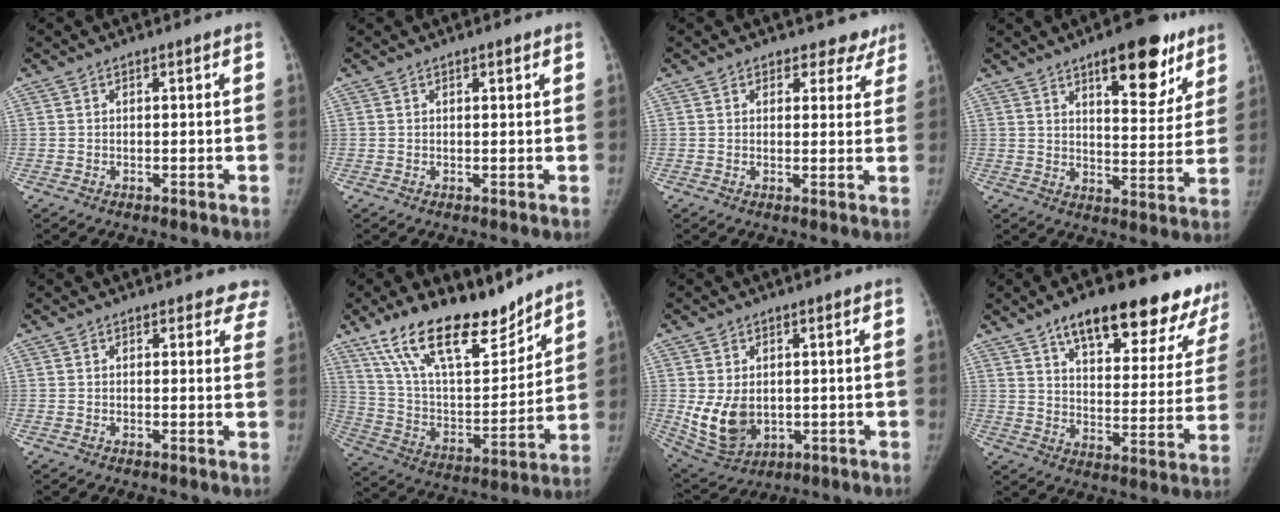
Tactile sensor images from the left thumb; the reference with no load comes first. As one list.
[{"total": 0.9, "force": [0.6, 0.3, 0.6], "torque": [-0.005, -0.001, 0.010]}, {"total": 5.0, "force": [3.9, 3.1, 0.2], "torque": [0.040, -0.022, 0.036]}, {"total": 15.2, "force": [9.2, 5.9, 10.6], "torque": [-0.094, -0.044, 0.130]}, {"total": 4.4, "force": [3.8, 2.2, 0.3], "torque": [0.043, -0.014, 0.016]}, {"total": 22.4, "force": [16.5, 8.7, 12.4], "torque": [-0.180, -0.070, 0.292]}, {"total": 9.6, "force": [-0.4, 7.0, 6.5], "torque": [-0.102, -0.015, 0.016]}, {"total": 23.9, "force": [16.6, 8.9, 14.7], "torque": [-0.155, -0.059, 0.226]}]